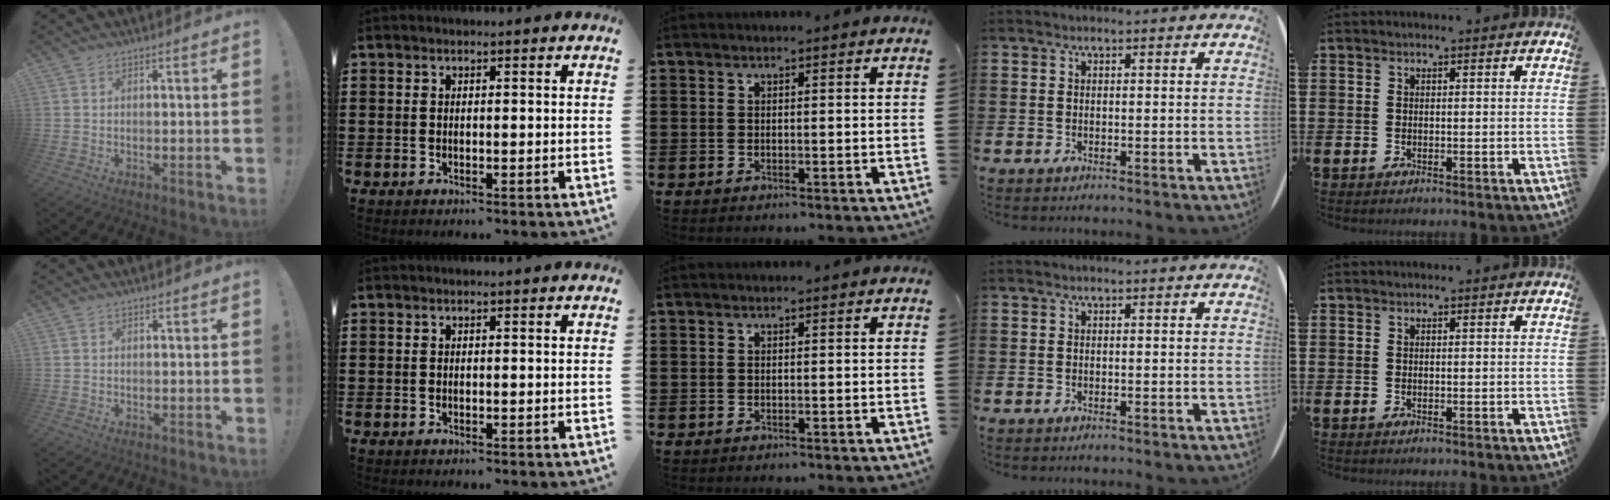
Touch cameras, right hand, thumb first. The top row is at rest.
{}